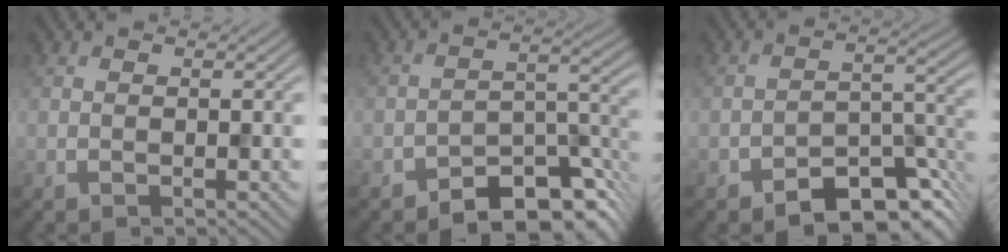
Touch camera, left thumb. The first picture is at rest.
{"total": 8.5, "force": [-6.4, 3.4, 4.5], "torque": [-0.049, 0.004, -0.119]}
{"total": 8.1, "force": [-5.7, 3.6, 4.5], "torque": [-0.054, 0.001, -0.105]}